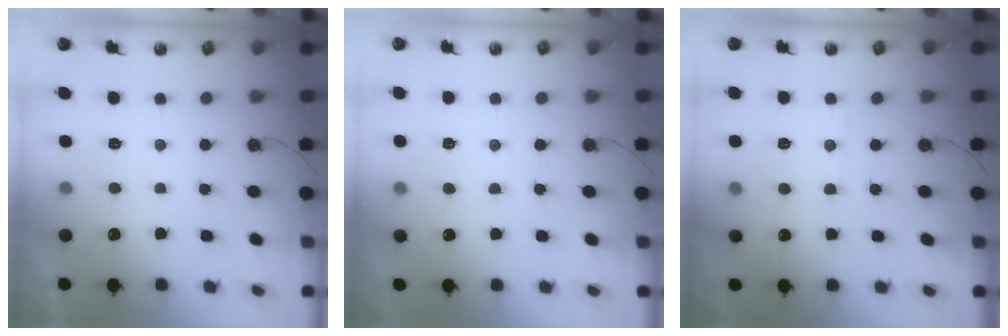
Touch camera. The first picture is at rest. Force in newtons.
{"total": 2.9, "press": 2.9, "slide": 0.5}
{"total": 5.4, "press": 5.3, "slide": 0.8}